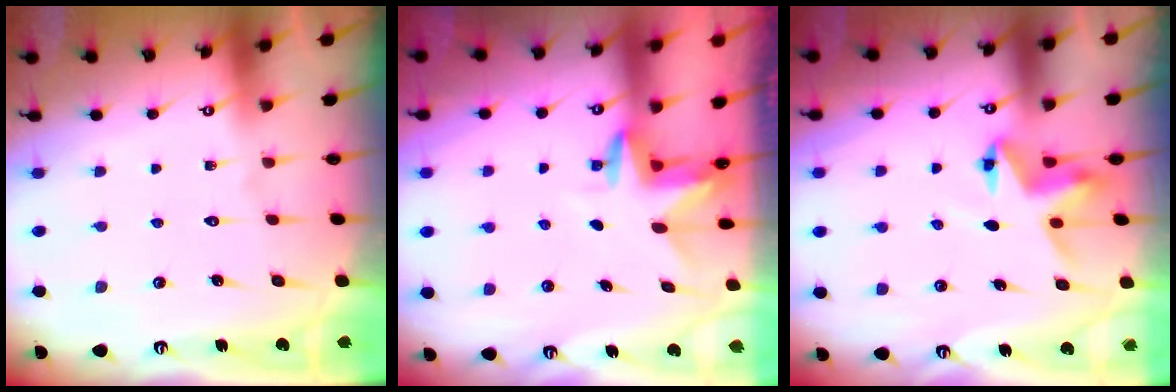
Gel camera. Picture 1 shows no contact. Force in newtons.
{"total": 3.4, "press": 3.3, "slide": 0.3}
{"total": 5.4, "press": 5.4, "slide": 0.2}